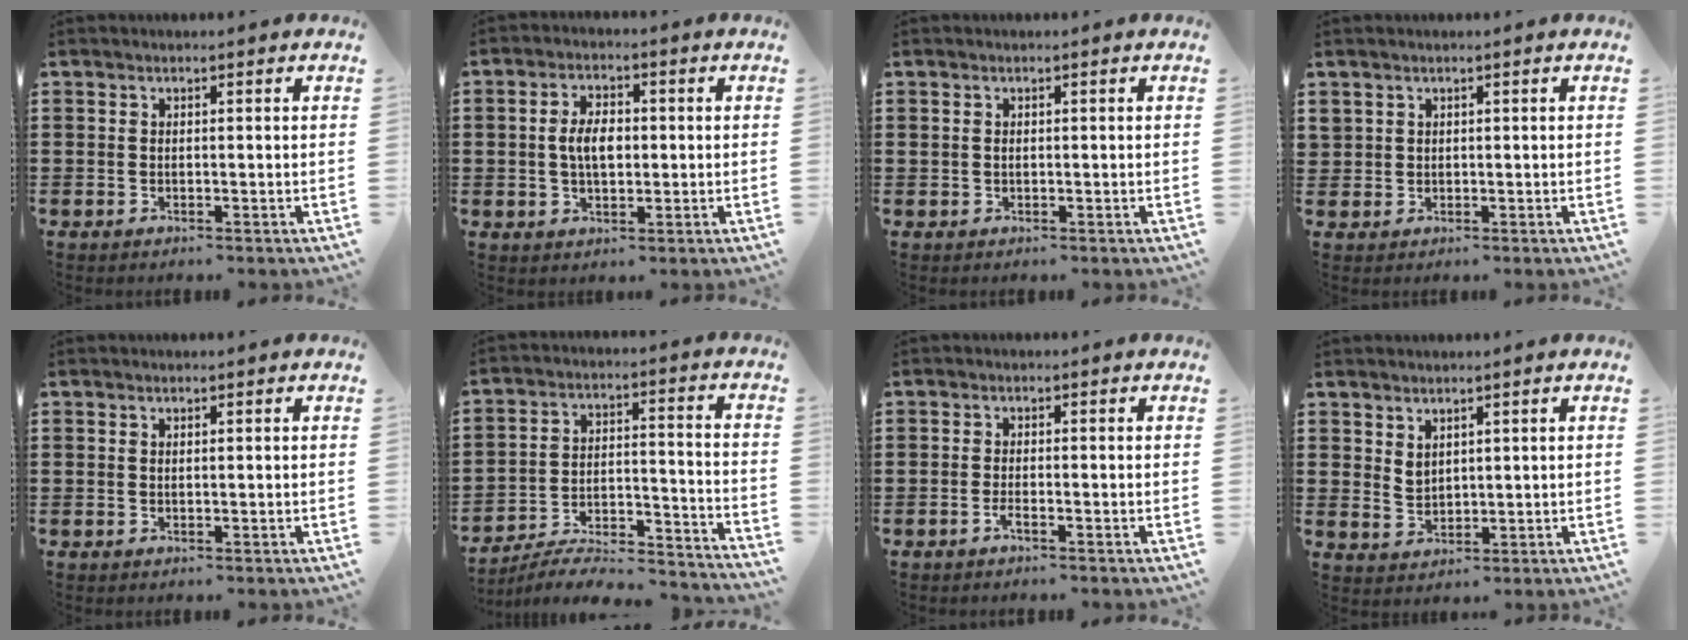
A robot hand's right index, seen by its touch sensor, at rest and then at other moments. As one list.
[{"total": 5.0, "force": [0.1, 2.8, 4.1], "torque": [-0.082, 0.004, -0.005]}, {"total": 0.5, "force": [0.2, 0.4, 0.2], "torque": [-0.006, 0.002, 0.003]}, {"total": 1.4, "force": [1.0, 1.0, 0.0], "torque": [-0.003, 0.005, 0.020]}, {"total": 0.0}, {"total": 6.0, "force": [-5.5, 1.0, 2.1], "torque": [-0.038, -0.002, -0.111]}, {"total": 1.4, "force": [-0.8, 0.1, 1.1], "torque": [-0.028, -0.005, -0.016]}, {"total": 2.6, "force": [2.1, 1.4, 0.5], "torque": [-0.015, 0.004, 0.042]}]